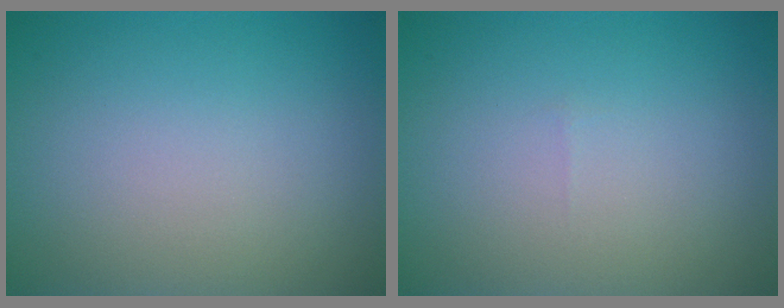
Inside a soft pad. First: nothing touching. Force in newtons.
{"total": 0.0}